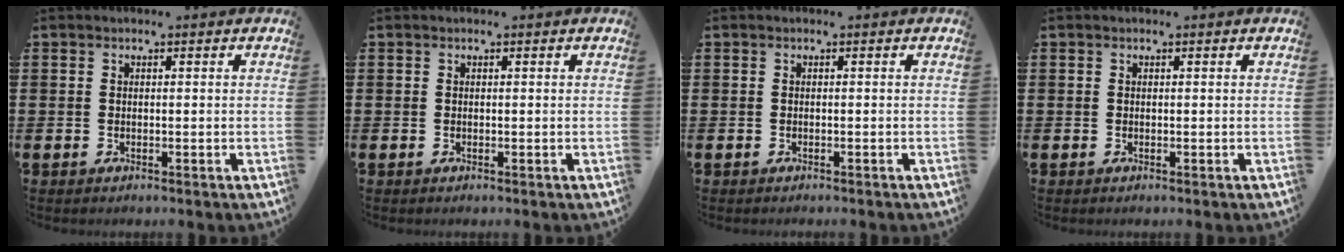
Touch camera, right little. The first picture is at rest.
{"total": 0.0}
{"total": 0.0}
{"total": 0.0}